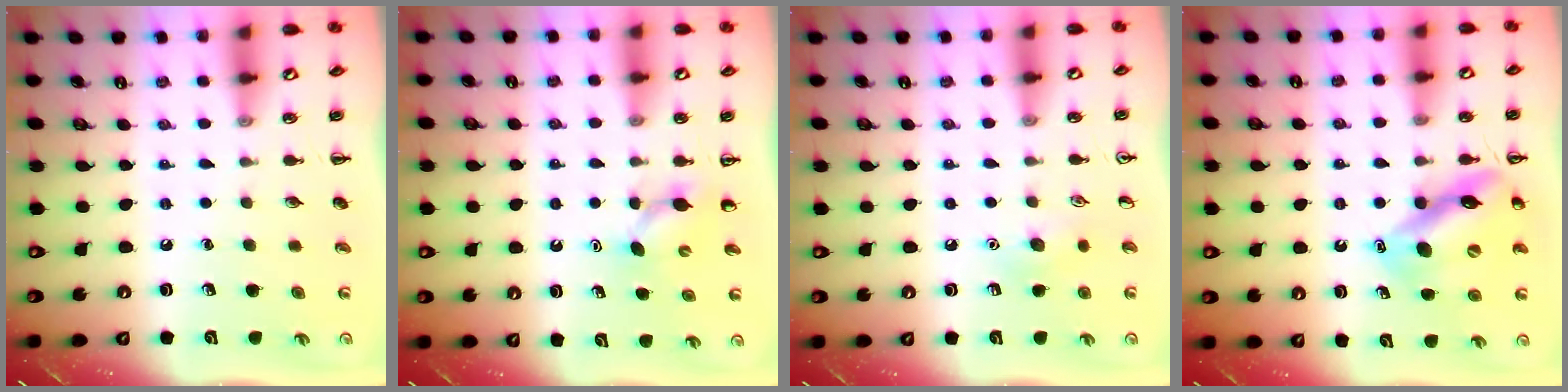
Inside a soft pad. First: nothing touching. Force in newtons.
{"total": 4.2, "press": 4.0, "slide": 1.3}
{"total": 8.1, "press": 7.8, "slide": 2.0}
{"total": 12.6, "press": 12.2, "slide": 3.1}